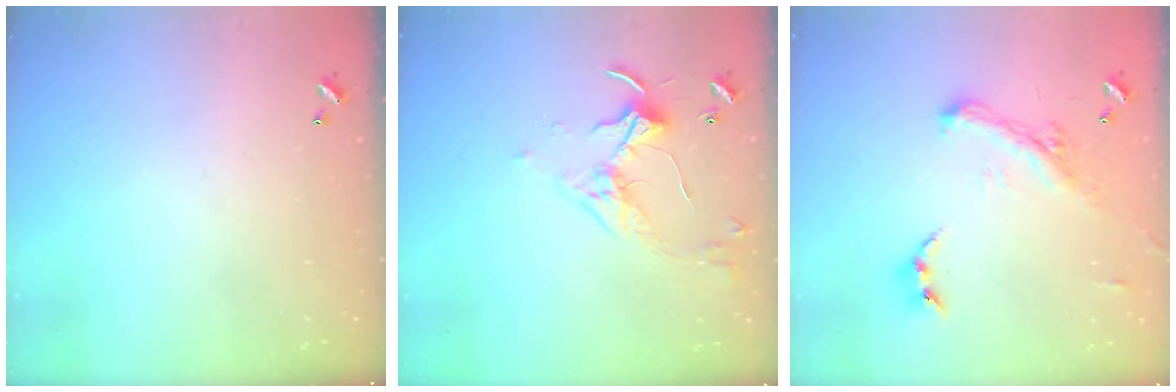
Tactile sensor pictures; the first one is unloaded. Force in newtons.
{"total": 3.5, "press": 3.4, "slide": 0.7}
{"total": 2.5, "press": 2.4, "slide": 0.5}